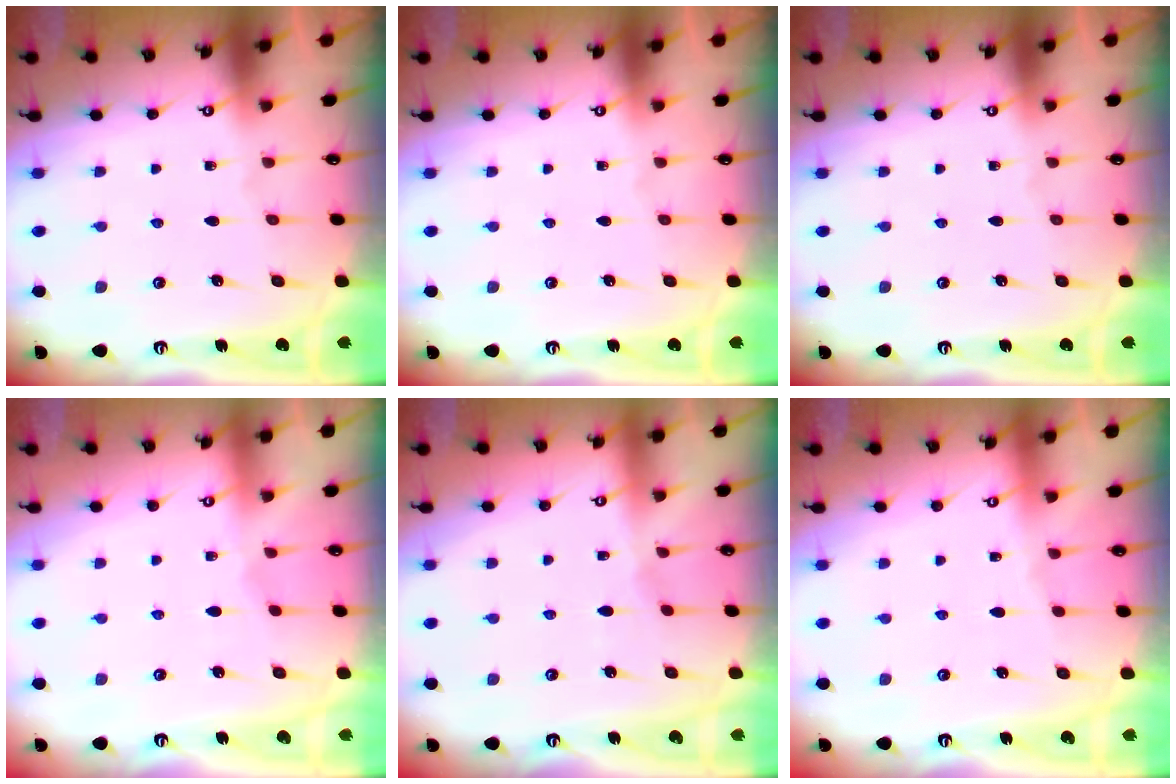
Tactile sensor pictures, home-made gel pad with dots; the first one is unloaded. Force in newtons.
{"total": 0.0}
{"total": 0.0}
{"total": 2.4, "press": 2.4, "slide": 0.5}
{"total": 2.5, "press": 2.5, "slide": 0.4}
{"total": 1.9, "press": 1.8, "slide": 0.5}